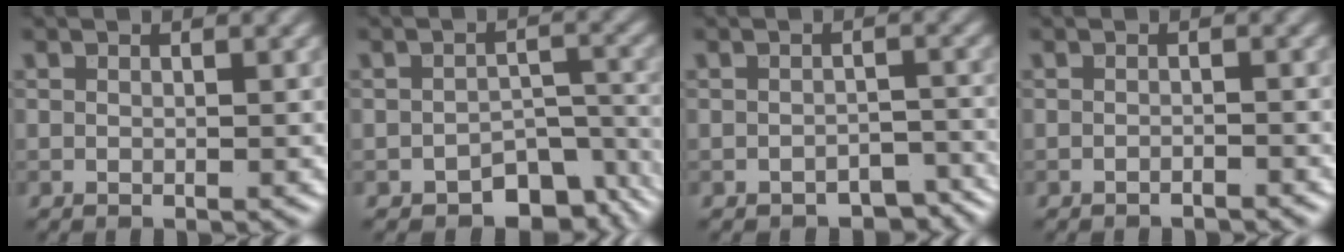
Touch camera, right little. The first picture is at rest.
{"total": 6.0, "force": [-4.0, 3.5, 2.7], "torque": [-0.017, -0.015, -0.055]}
{"total": 3.1, "force": [-2.5, 1.4, 1.1], "torque": [-0.009, -0.004, -0.030]}
{"total": 0.9, "force": [-0.9, 0.1, 0.3], "torque": [-0.001, 0.003, -0.016]}